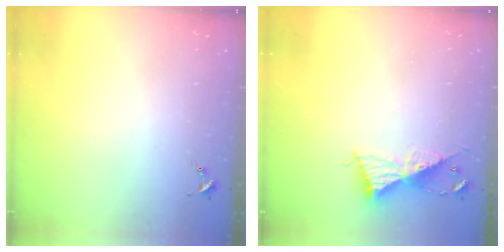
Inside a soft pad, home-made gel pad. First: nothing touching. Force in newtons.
{"total": 9.3, "press": 9.3, "slide": 0.7}